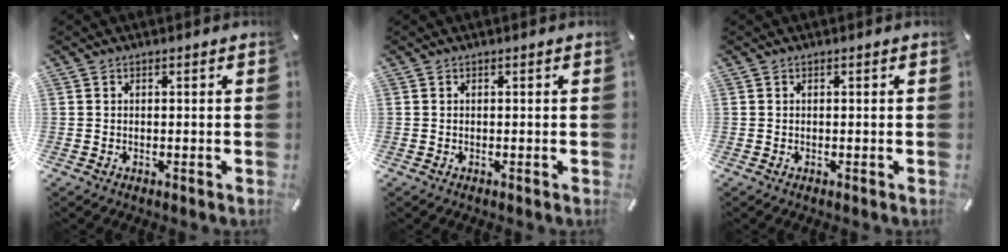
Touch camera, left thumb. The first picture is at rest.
{"total": 0.0}
{"total": 0.0}